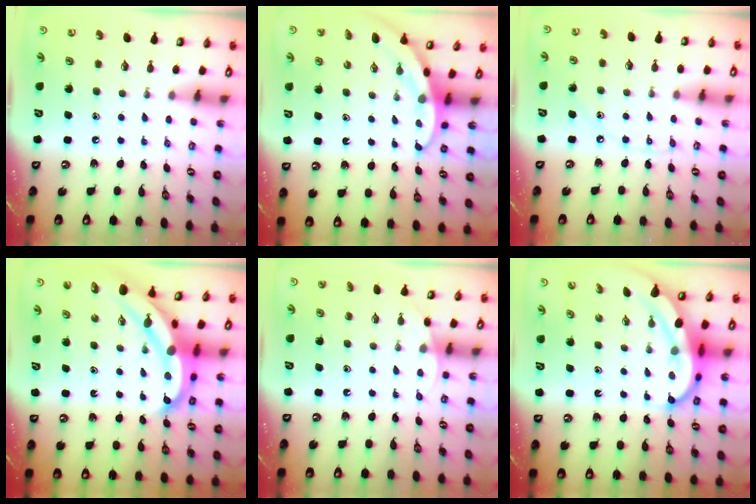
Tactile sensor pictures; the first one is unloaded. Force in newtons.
{"total": 3.2, "press": 3.2, "slide": 0.2}
{"total": 4.6, "press": 4.6, "slide": 0.5}
{"total": 8.5, "press": 8.5, "slide": 1.0}
{"total": 2.9, "press": 2.9, "slide": 0.2}
{"total": 6.5, "press": 6.5, "slide": 0.8}